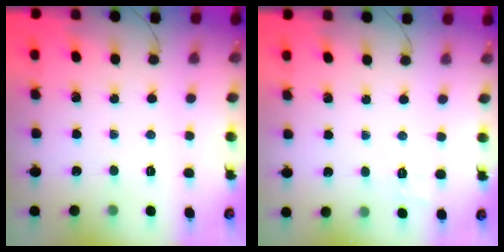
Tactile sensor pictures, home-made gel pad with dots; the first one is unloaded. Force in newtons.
{"total": 2.8, "press": 2.3, "slide": 1.7}